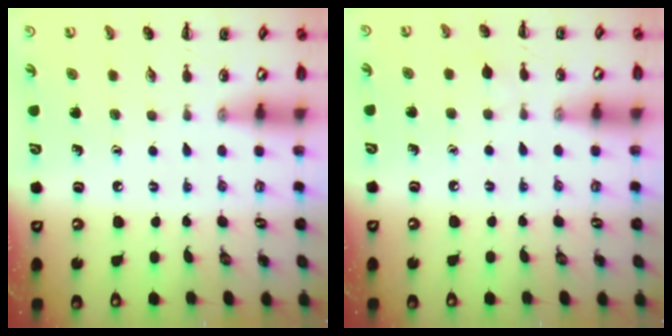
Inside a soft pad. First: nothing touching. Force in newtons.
{"total": 2.7, "press": 2.5, "slide": 1.0}